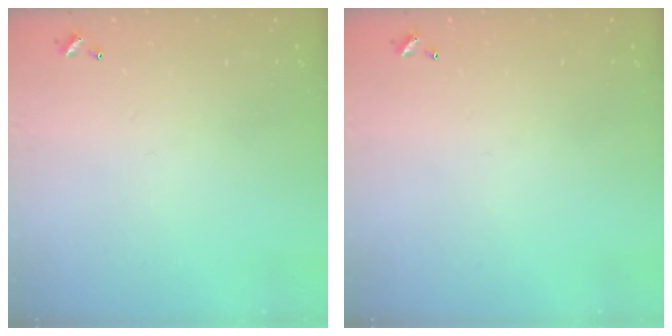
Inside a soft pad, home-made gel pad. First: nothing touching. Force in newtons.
{"total": 0.0}